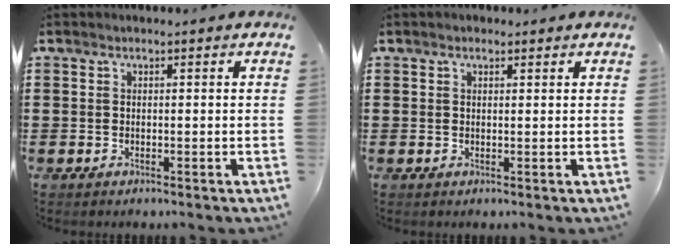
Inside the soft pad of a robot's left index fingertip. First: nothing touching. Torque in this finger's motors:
{"motor_torque": [0.75, 0.77, -0.05, -0.01]}